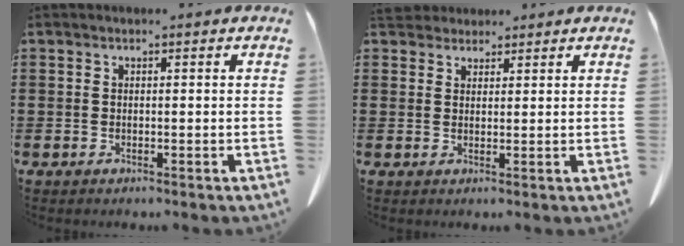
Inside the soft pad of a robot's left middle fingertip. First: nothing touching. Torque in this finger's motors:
{"motor_torque": [1.19, 0.95, 0.01, 0.02]}